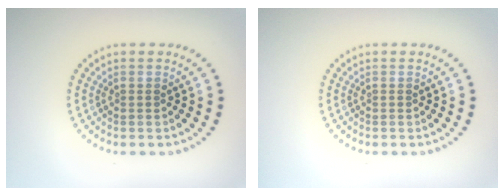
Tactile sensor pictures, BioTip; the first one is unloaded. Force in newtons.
{"total": 0.0}